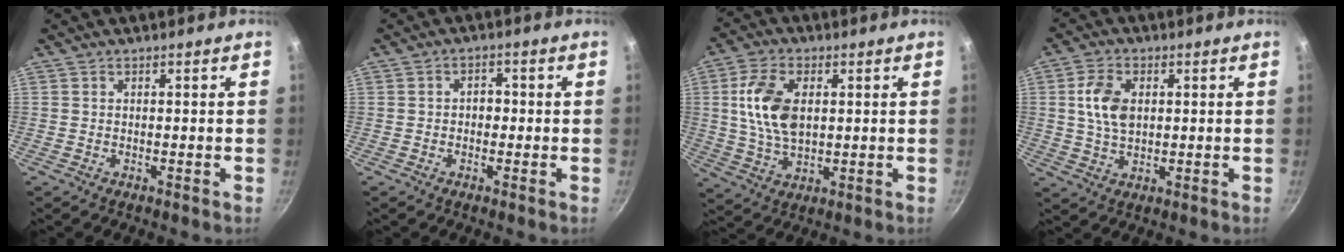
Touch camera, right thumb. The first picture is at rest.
{"total": 2.6, "force": [-0.3, 2.1, 1.6], "torque": [-0.007, 0.010, -0.008]}
{"total": 11.6, "force": [2.0, 6.8, 9.1], "torque": [-0.165, -0.001, 0.038]}
{"total": 7.6, "force": [1.3, 4.9, 5.6], "torque": [-0.097, 0.003, 0.025]}